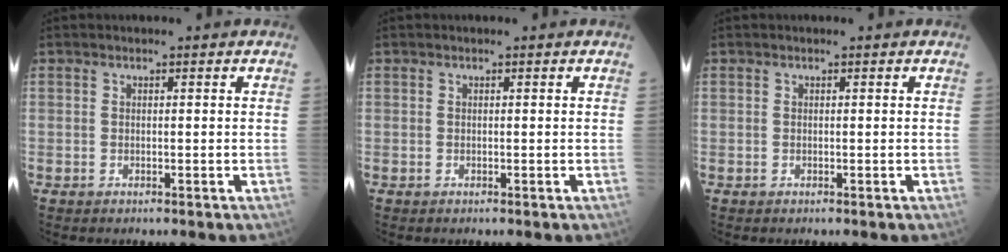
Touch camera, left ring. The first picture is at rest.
{"total": 0.0}
{"total": 0.0}